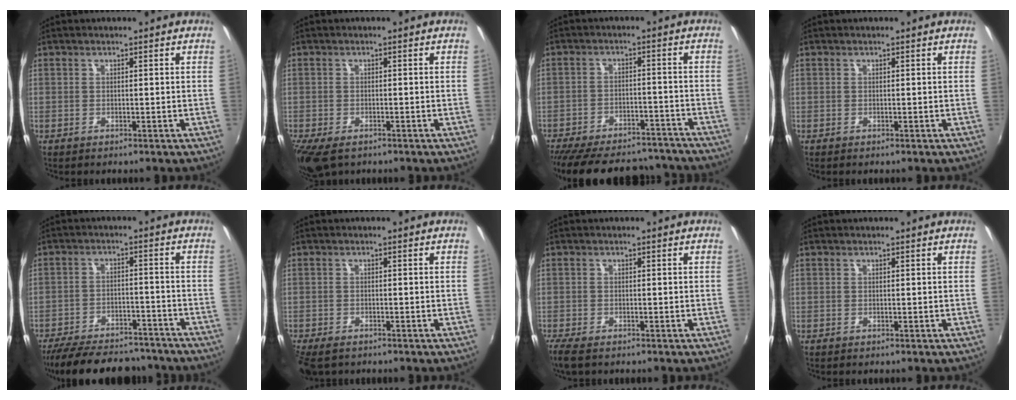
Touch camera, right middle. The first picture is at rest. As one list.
[{"total": 5.6, "force": [-3.9, 2.4, 3.2], "torque": [-0.076, -0.026, -0.068]}, {"total": 23.0, "force": [-19.9, 7.5, 8.8], "torque": [-0.188, 0.009, -0.260]}, {"total": 0.0}, {"total": 21.2, "force": [-18.0, 6.9, 9.0], "torque": [-0.187, -0.003, -0.247]}, {"total": 5.1, "force": [-4.0, 2.0, 2.5], "torque": [-0.066, -0.025, -0.073]}, {"total": 3.8, "force": [-2.8, 0.9, 2.4], "torque": [-0.055, -0.016, -0.053]}, {"total": 0.0}]